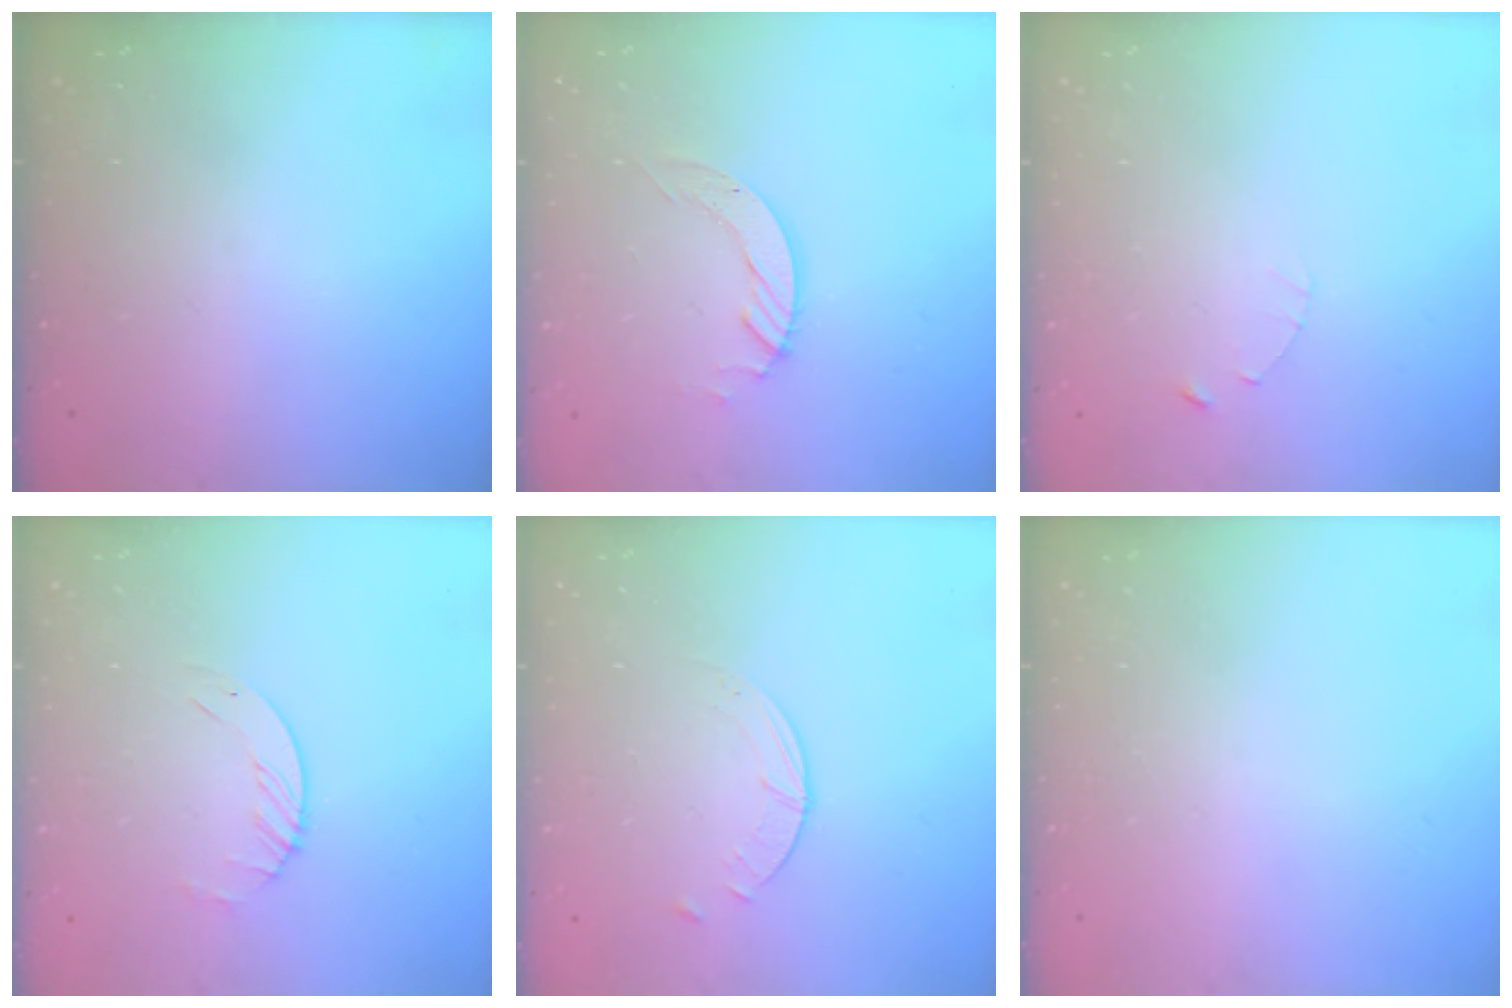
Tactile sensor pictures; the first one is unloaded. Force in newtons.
{"total": 4.2, "press": 4.2, "slide": 0.2}
{"total": 1.0, "press": 1.0, "slide": 0.2}
{"total": 1.6, "press": 1.6, "slide": 0.2}
{"total": 0.9, "press": 0.9, "slide": 0.1}
{"total": 0.0}